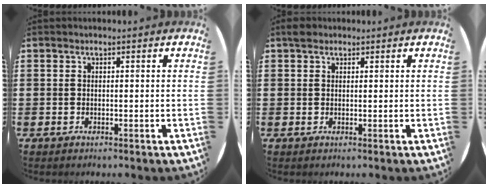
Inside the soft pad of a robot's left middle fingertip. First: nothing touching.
{"total": 1.2, "force": [0.9, 0.6, 0.3], "torque": [0.000, 0.002, 0.016]}